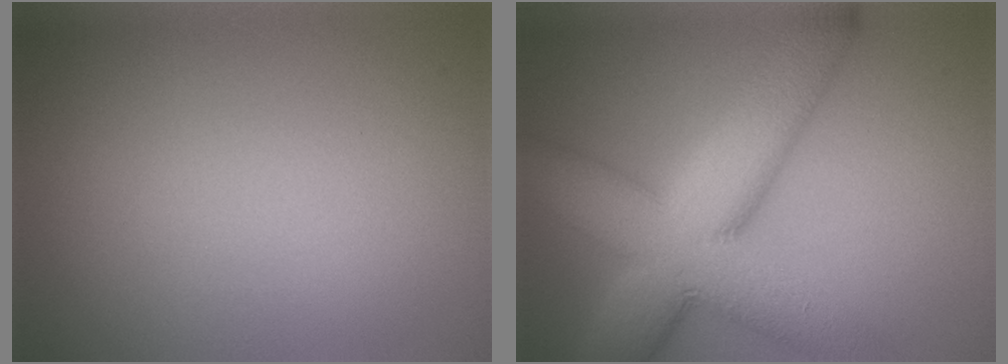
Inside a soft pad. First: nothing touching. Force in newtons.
{"total": 12.5, "press": 12.4, "slide": 1.2}